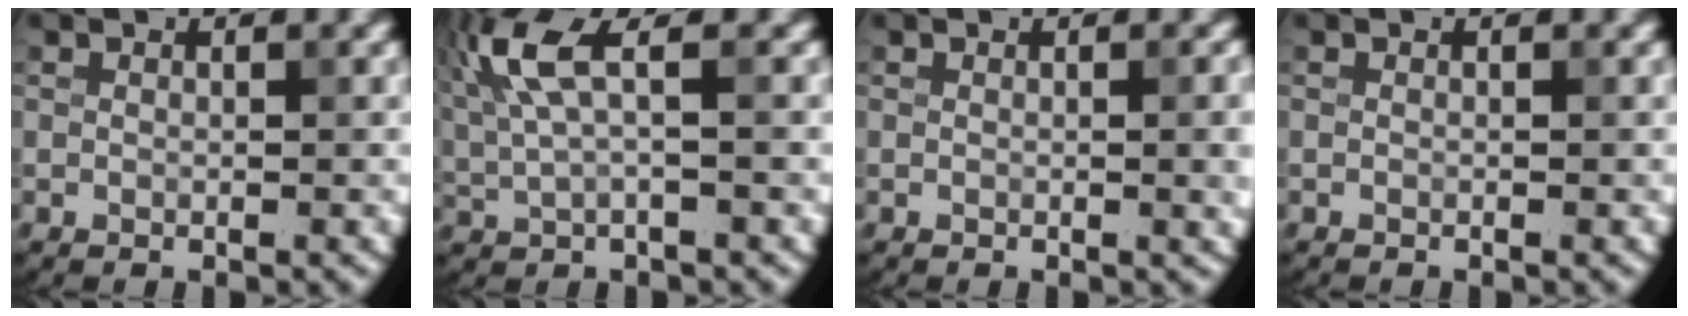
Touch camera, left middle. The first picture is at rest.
{"total": 5.6, "force": [2.1, 1.6, 5.0], "torque": [-0.121, 0.012, 0.044]}
{"total": 2.1, "force": [0.0, 0.6, 2.0], "torque": [-0.021, -0.002, -0.002]}
{"total": 0.0}